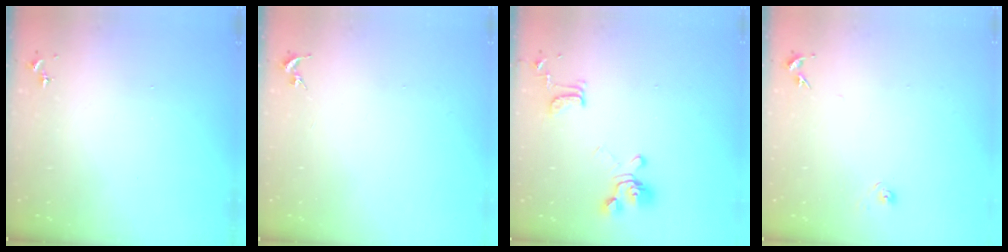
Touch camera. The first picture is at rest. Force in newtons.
{"total": 0.0}
{"total": 14.3, "press": 14.3, "slide": 1.3}
{"total": 5.0, "press": 5.0, "slide": 0.7}